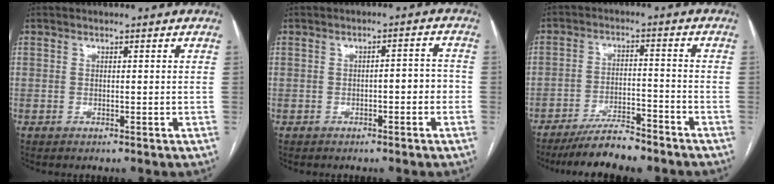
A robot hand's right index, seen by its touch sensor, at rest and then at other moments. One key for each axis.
{"total": 3.3, "fx": -1.0, "fy": 1.0, "fz": 3.0, "tx": -0.039, "ty": 0.019, "tz": -0.012}
{"total": 8.6, "fx": -7.5, "fy": 1.6, "fz": 3.8, "tx": -0.062, "ty": -0.010, "tz": -0.129}